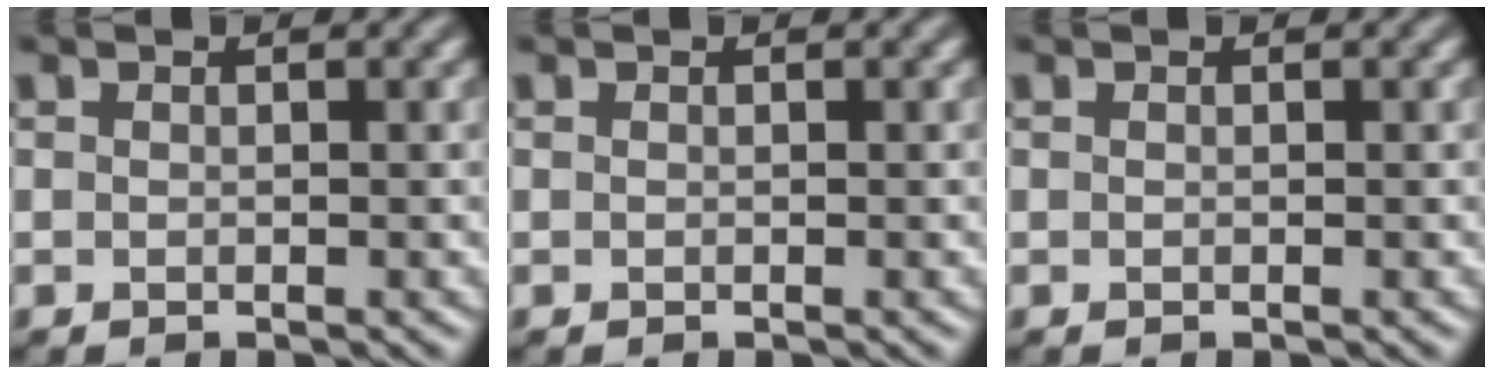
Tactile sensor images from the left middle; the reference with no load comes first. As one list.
[{"total": 0.0}, {"total": 0.0}]